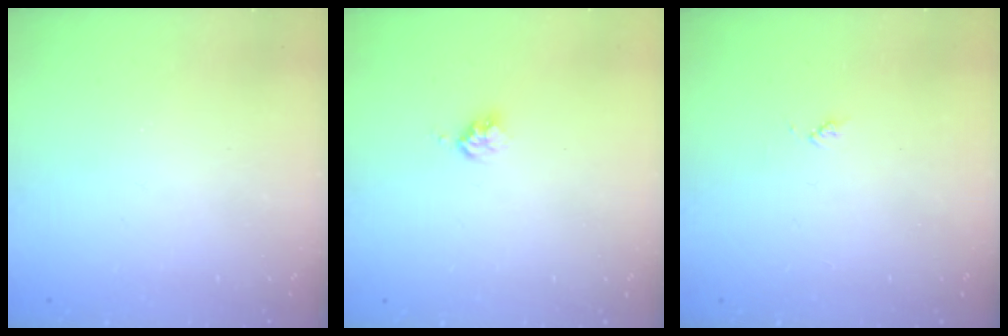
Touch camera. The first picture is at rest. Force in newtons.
{"total": 2.5, "press": 2.5, "slide": 0.3}
{"total": 3.6, "press": 3.6, "slide": 0.5}